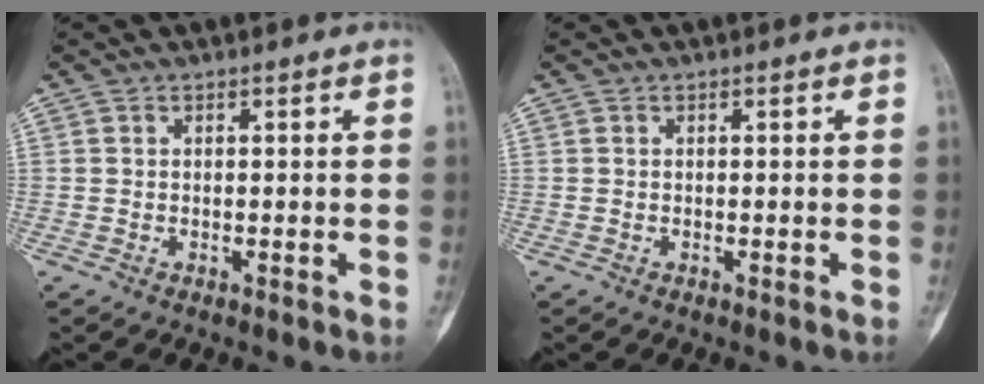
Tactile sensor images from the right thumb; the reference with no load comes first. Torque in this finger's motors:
{"motor_torque": [-0.20, -0.38, 0.28, 0.28, -0.09]}